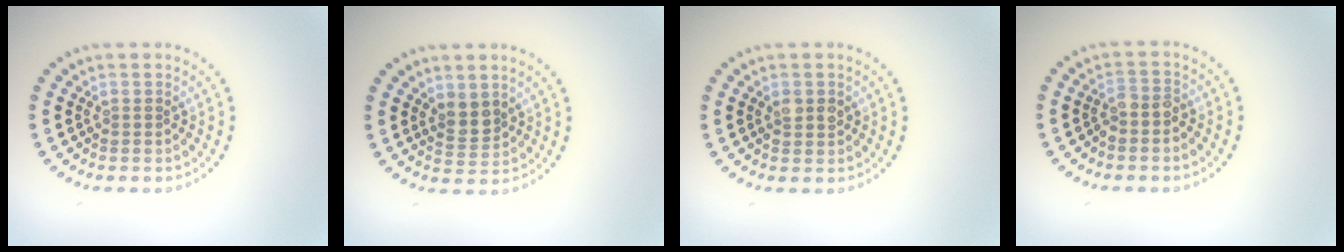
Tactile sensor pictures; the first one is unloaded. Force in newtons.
{"total": 2.0, "press": 1.7, "slide": 1.0}
{"total": 1.7, "press": 1.7, "slide": 0.1}
{"total": 1.8, "press": 1.6, "slide": 0.9}